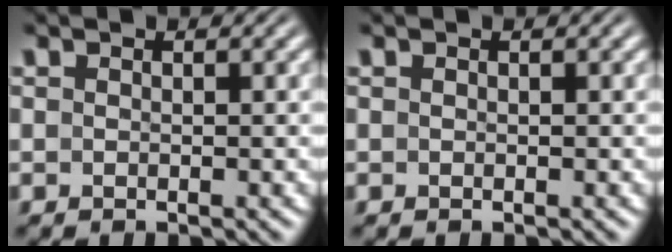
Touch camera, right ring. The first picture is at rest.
{"total": 0.0}